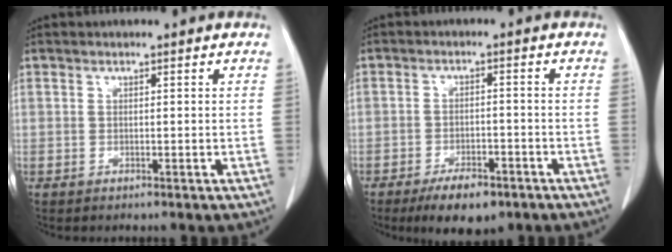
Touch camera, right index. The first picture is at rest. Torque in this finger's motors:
{"motor_torque": [0.08, -0.23, 0.11, 0.00]}